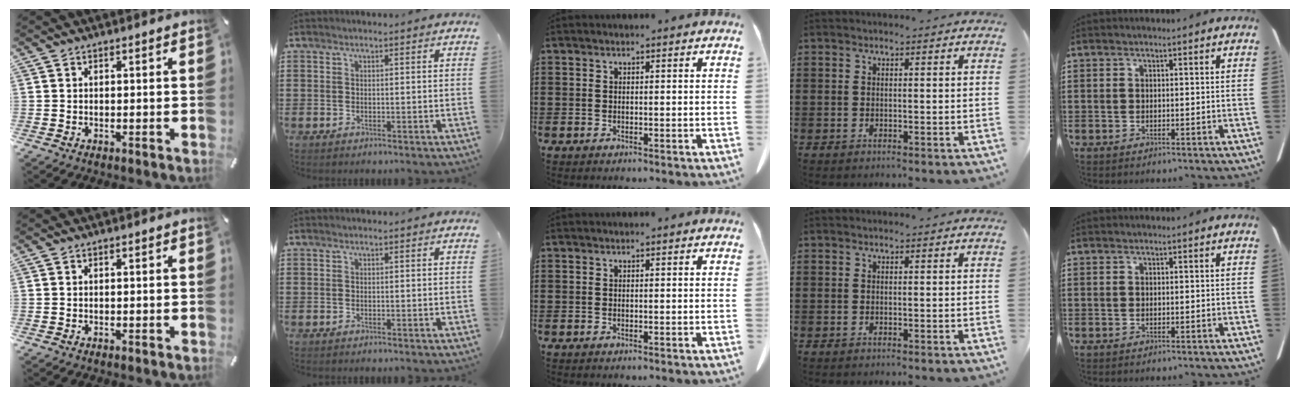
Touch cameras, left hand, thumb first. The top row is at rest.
{}